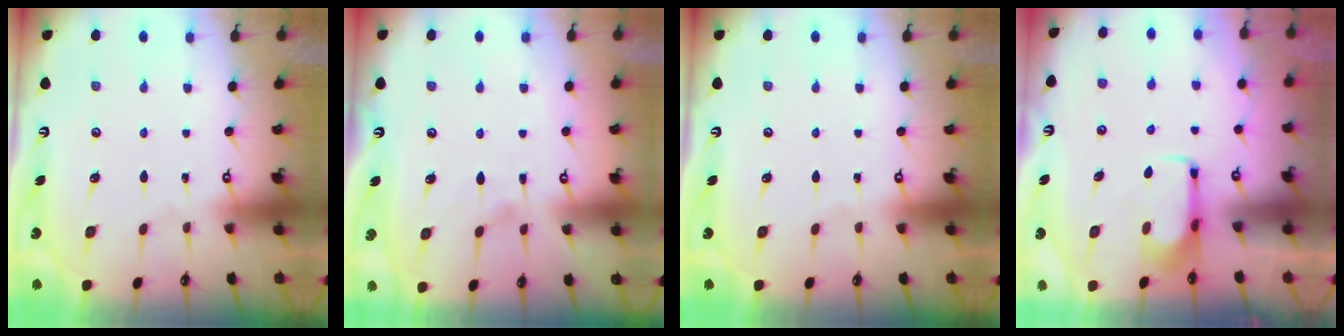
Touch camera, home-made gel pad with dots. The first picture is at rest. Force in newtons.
{"total": 4.2, "press": 4.2, "slide": 0.5}
{"total": 0.0}
{"total": 1.8, "press": 1.8, "slide": 0.2}